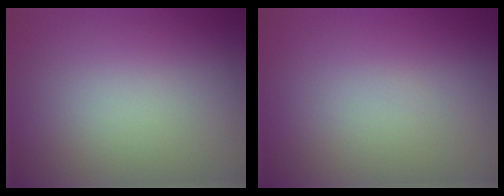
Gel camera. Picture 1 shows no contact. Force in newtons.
{"total": 0.0}